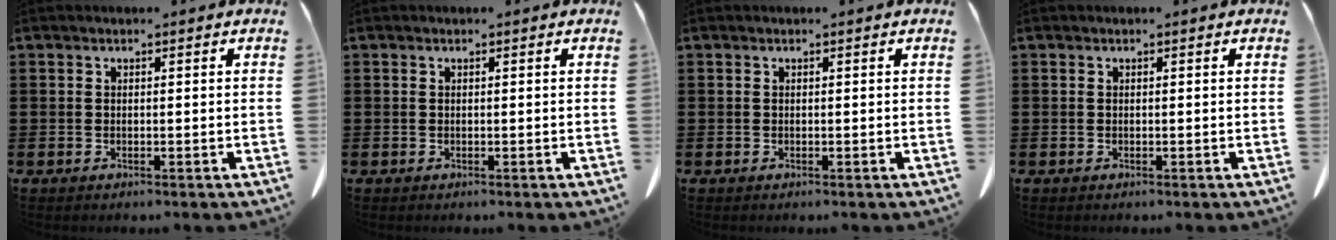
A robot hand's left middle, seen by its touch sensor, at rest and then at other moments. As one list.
[{"total": 0.0}, {"total": 0.0}, {"total": 0.0}]